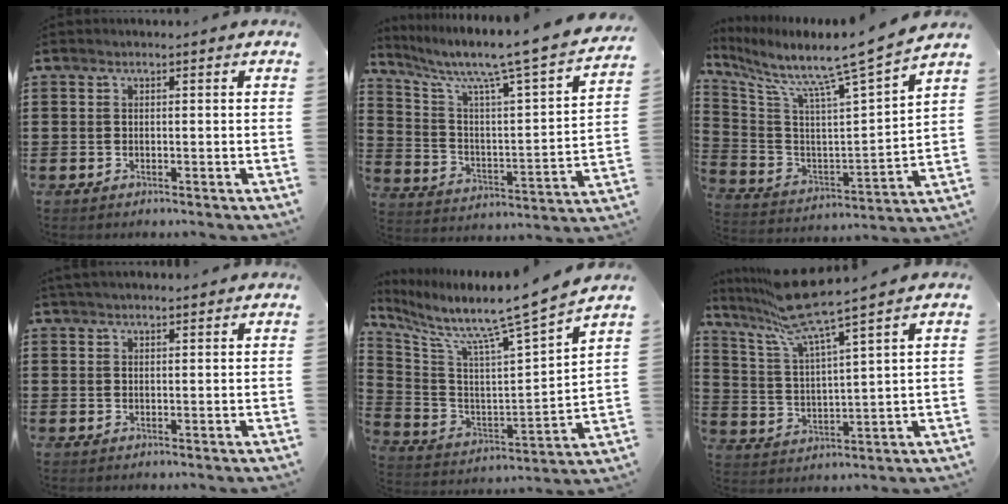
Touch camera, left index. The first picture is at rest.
{"total": 7.1, "force": [5.9, -0.1, 3.9], "torque": [-0.104, -0.056, 0.086]}
{"total": 9.1, "force": [8.0, -0.4, 4.3], "torque": [-0.111, -0.075, 0.121]}
{"total": 1.9, "force": [1.8, 0.2, 0.6], "torque": [-0.014, 0.003, 0.035]}
{"total": 8.5, "force": [7.6, -0.9, 3.6], "torque": [-0.097, -0.079, 0.113]}
{"total": 9.4, "force": [7.7, 0.2, 5.3], "torque": [-0.132, -0.035, 0.133]}